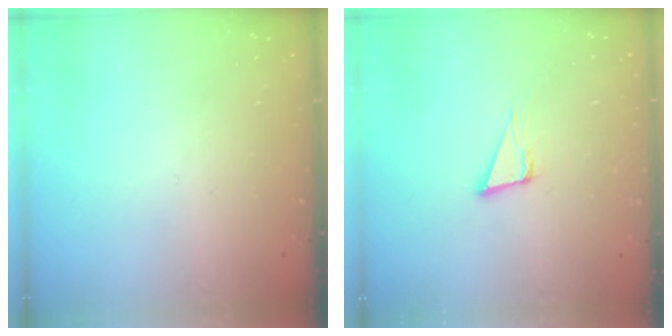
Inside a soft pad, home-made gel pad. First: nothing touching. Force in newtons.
{"total": 5.7, "press": 4.6, "slide": 3.2}